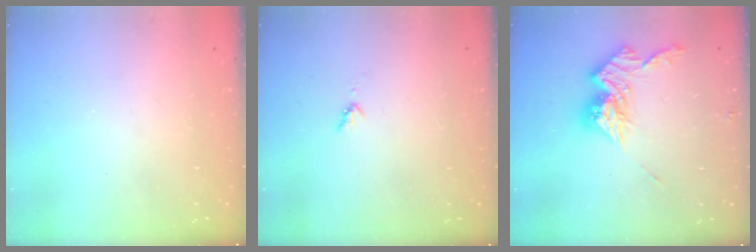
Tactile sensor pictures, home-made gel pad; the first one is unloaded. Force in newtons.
{"total": 2.8, "press": 2.8, "slide": 0.4}
{"total": 12.8, "press": 12.7, "slide": 1.1}